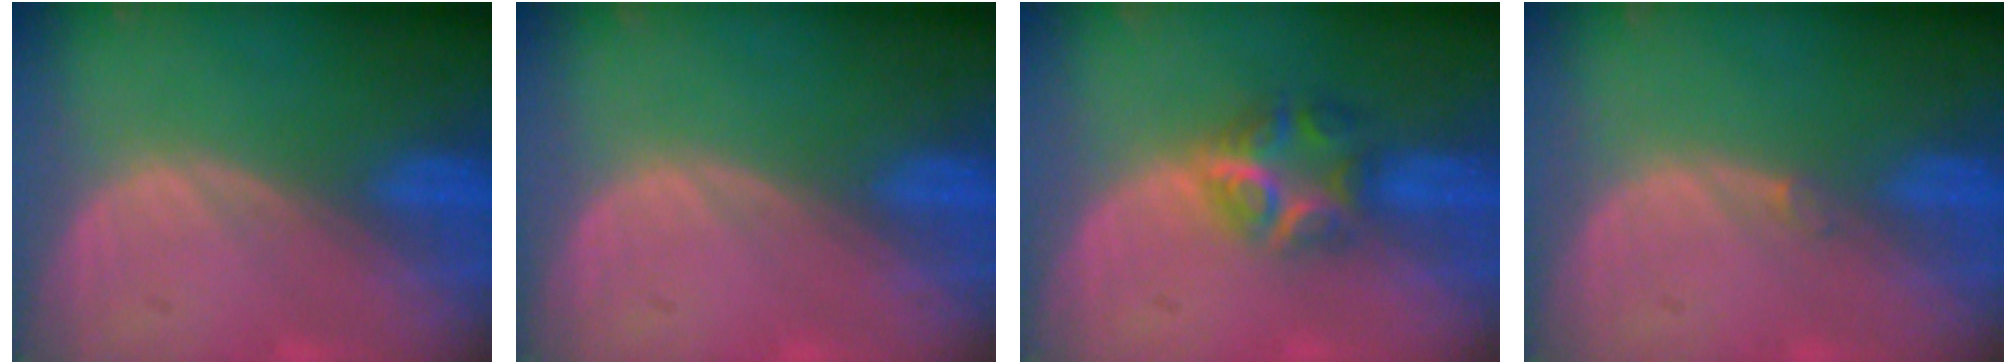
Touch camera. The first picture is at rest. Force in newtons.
{"total": 0.0}
{"total": 5.9, "press": 5.5, "slide": 2.2}
{"total": 0.6, "press": 0.5, "slide": 0.3}